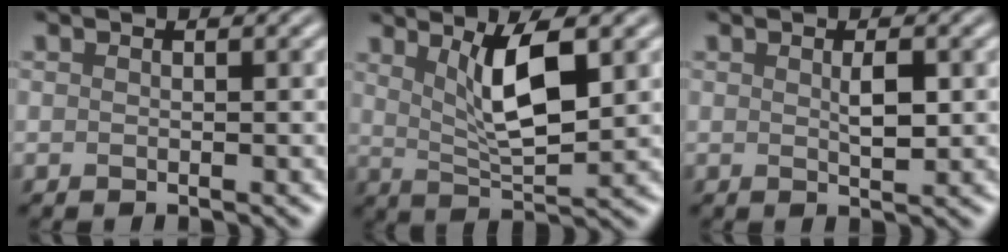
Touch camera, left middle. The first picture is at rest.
{"total": 5.5, "force": [2.0, 1.4, 4.9], "torque": [-0.089, -0.006, 0.040]}
{"total": 1.8, "force": [0.4, 0.5, 1.7], "torque": [-0.034, -0.001, 0.007]}